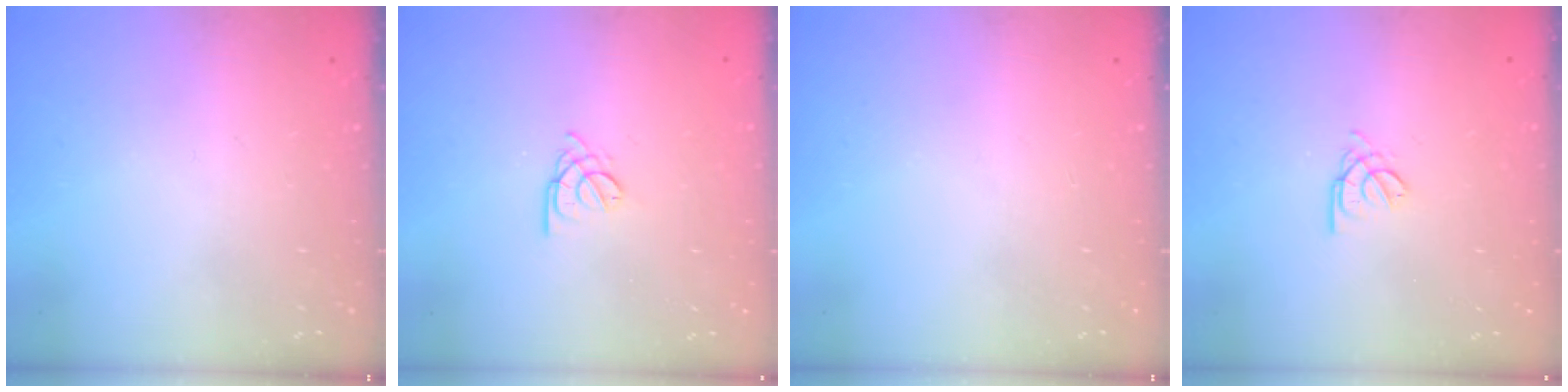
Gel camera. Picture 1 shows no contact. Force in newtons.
{"total": 2.6, "press": 2.6, "slide": 0.6}
{"total": 0.0}
{"total": 2.5, "press": 2.5, "slide": 0.5}